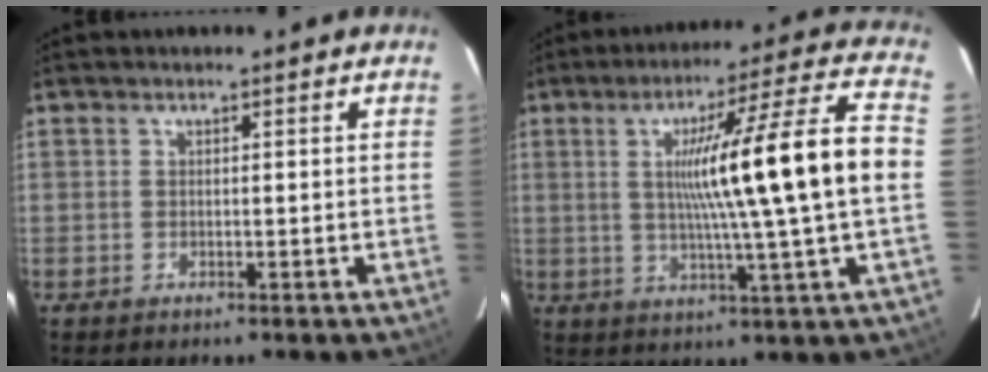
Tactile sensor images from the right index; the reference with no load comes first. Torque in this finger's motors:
{"motor_torque": [2.14, 0.00, 1.05, 0.21]}